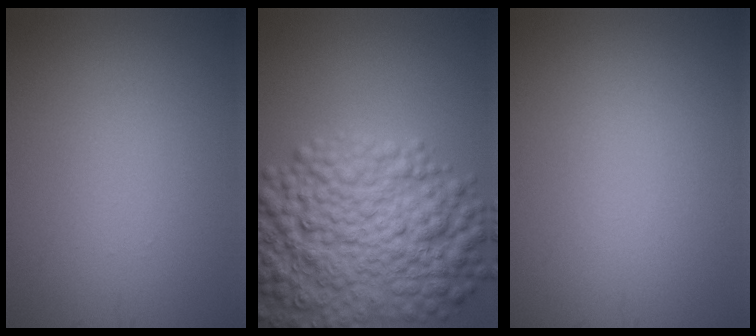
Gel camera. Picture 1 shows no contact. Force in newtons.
{"total": 10.5, "press": 10.4, "slide": 0.3}
{"total": 0.0}